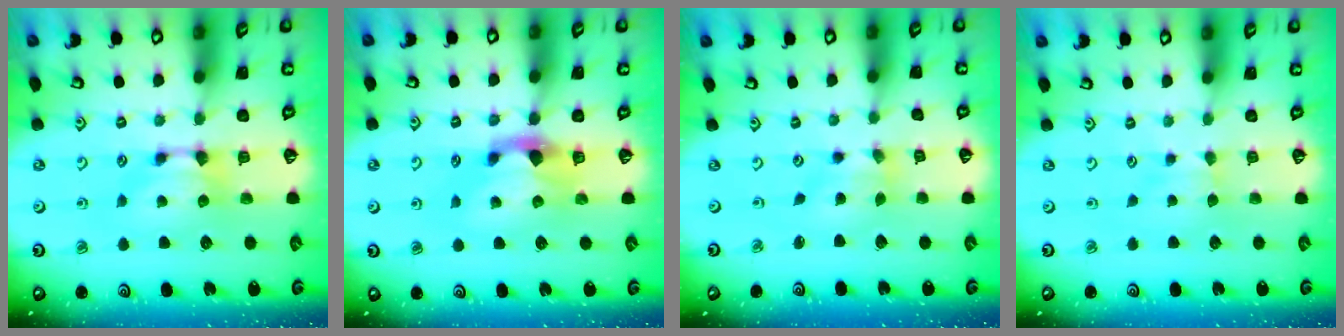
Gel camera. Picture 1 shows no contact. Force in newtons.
{"total": 2.2, "press": 1.9, "slide": 1.2}
{"total": 2.4, "press": 1.9, "slide": 1.4}
{"total": 1.7, "press": 1.6, "slide": 0.5}